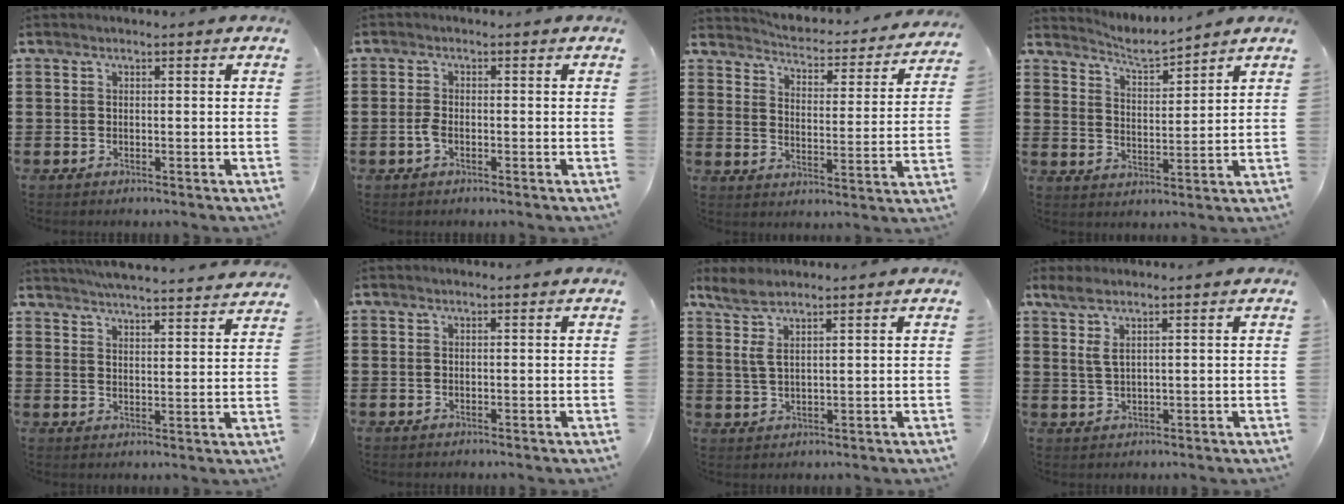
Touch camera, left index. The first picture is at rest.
{"total": 2.0, "force": [-0.7, 0.9, 1.7], "torque": [-0.049, -0.004, -0.018]}
{"total": 3.3, "force": [3.3, 0.0, 0.2], "torque": [-0.026, -0.033, 0.048]}
{"total": 3.9, "force": [3.8, 0.0, 1.0], "torque": [-0.037, -0.023, 0.063]}
{"total": 5.2, "force": [5.1, -0.6, 0.7], "torque": [-0.034, -0.032, 0.091]}
{"total": 0.0}
{"total": 3.7, "force": [2.3, 0.8, 2.7], "torque": [-0.068, 0.001, 0.039]}
{"total": 2.7, "force": [1.2, 0.8, 2.3], "torque": [-0.059, 0.000, 0.018]}